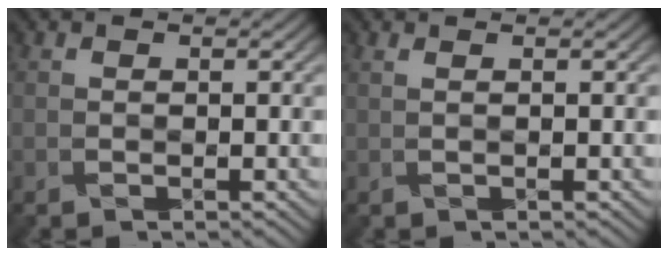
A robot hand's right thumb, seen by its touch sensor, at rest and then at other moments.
{"total": 0.9, "force": [0.3, 0.1, 0.9], "torque": [-0.017, 0.003, 0.004]}